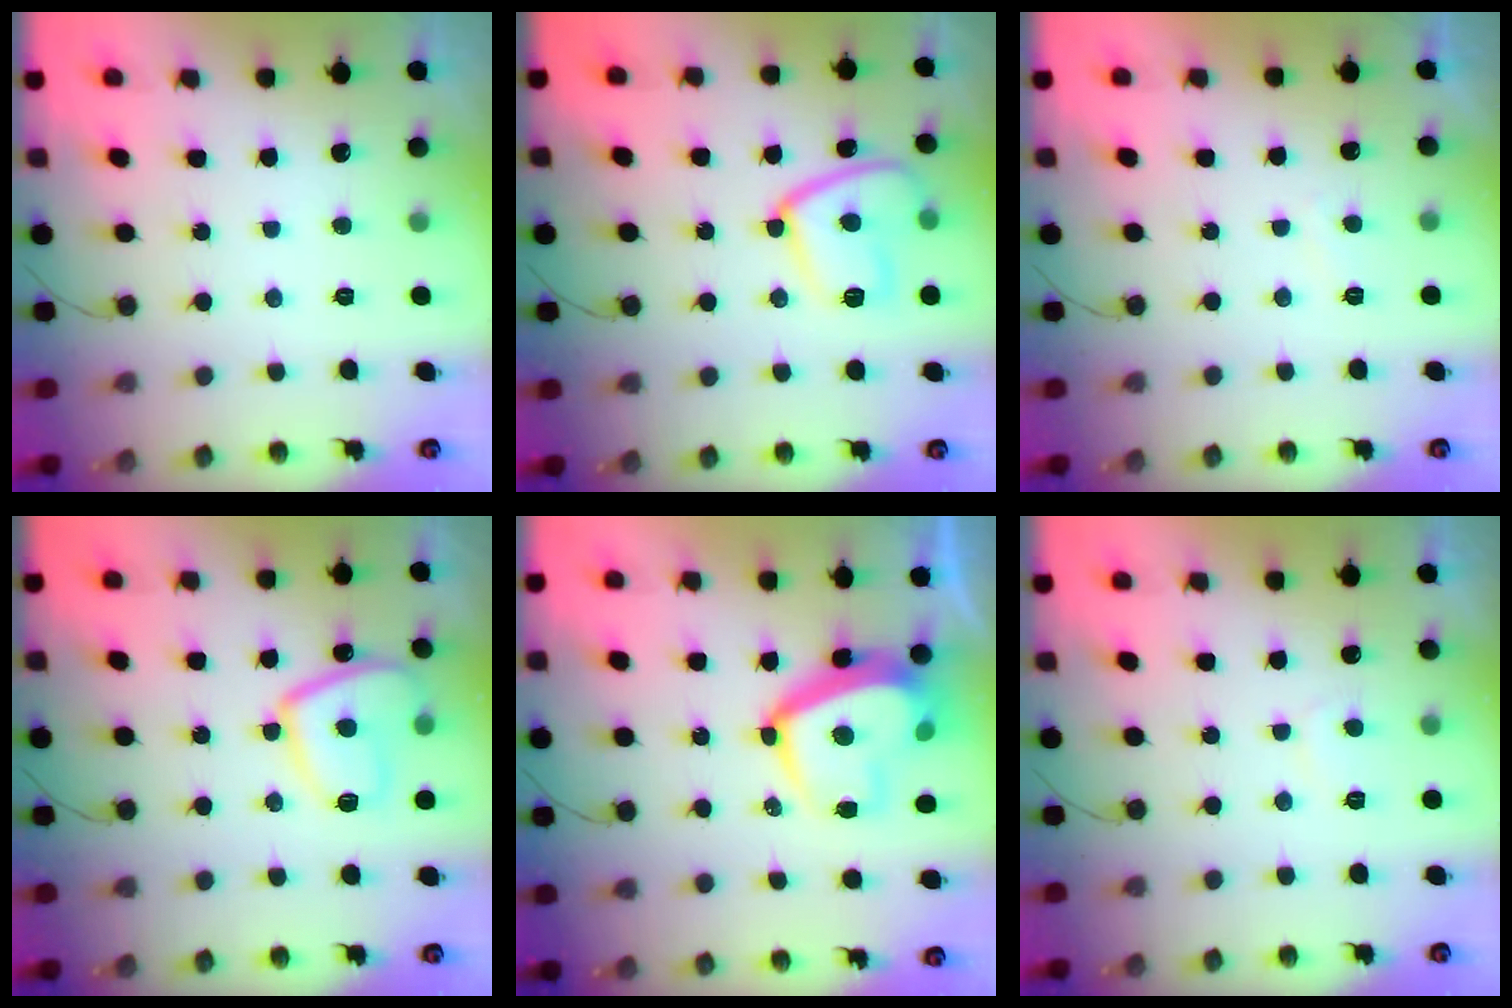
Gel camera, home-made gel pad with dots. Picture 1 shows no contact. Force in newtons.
{"total": 12.2, "press": 12.2, "slide": 0.4}
{"total": 0.8, "press": 0.6, "slide": 0.5}
{"total": 11.5, "press": 11.4, "slide": 1.3}
{"total": 14.5, "press": 14.5, "slide": 1.1}
{"total": 2.0, "press": 1.9, "slide": 0.6}